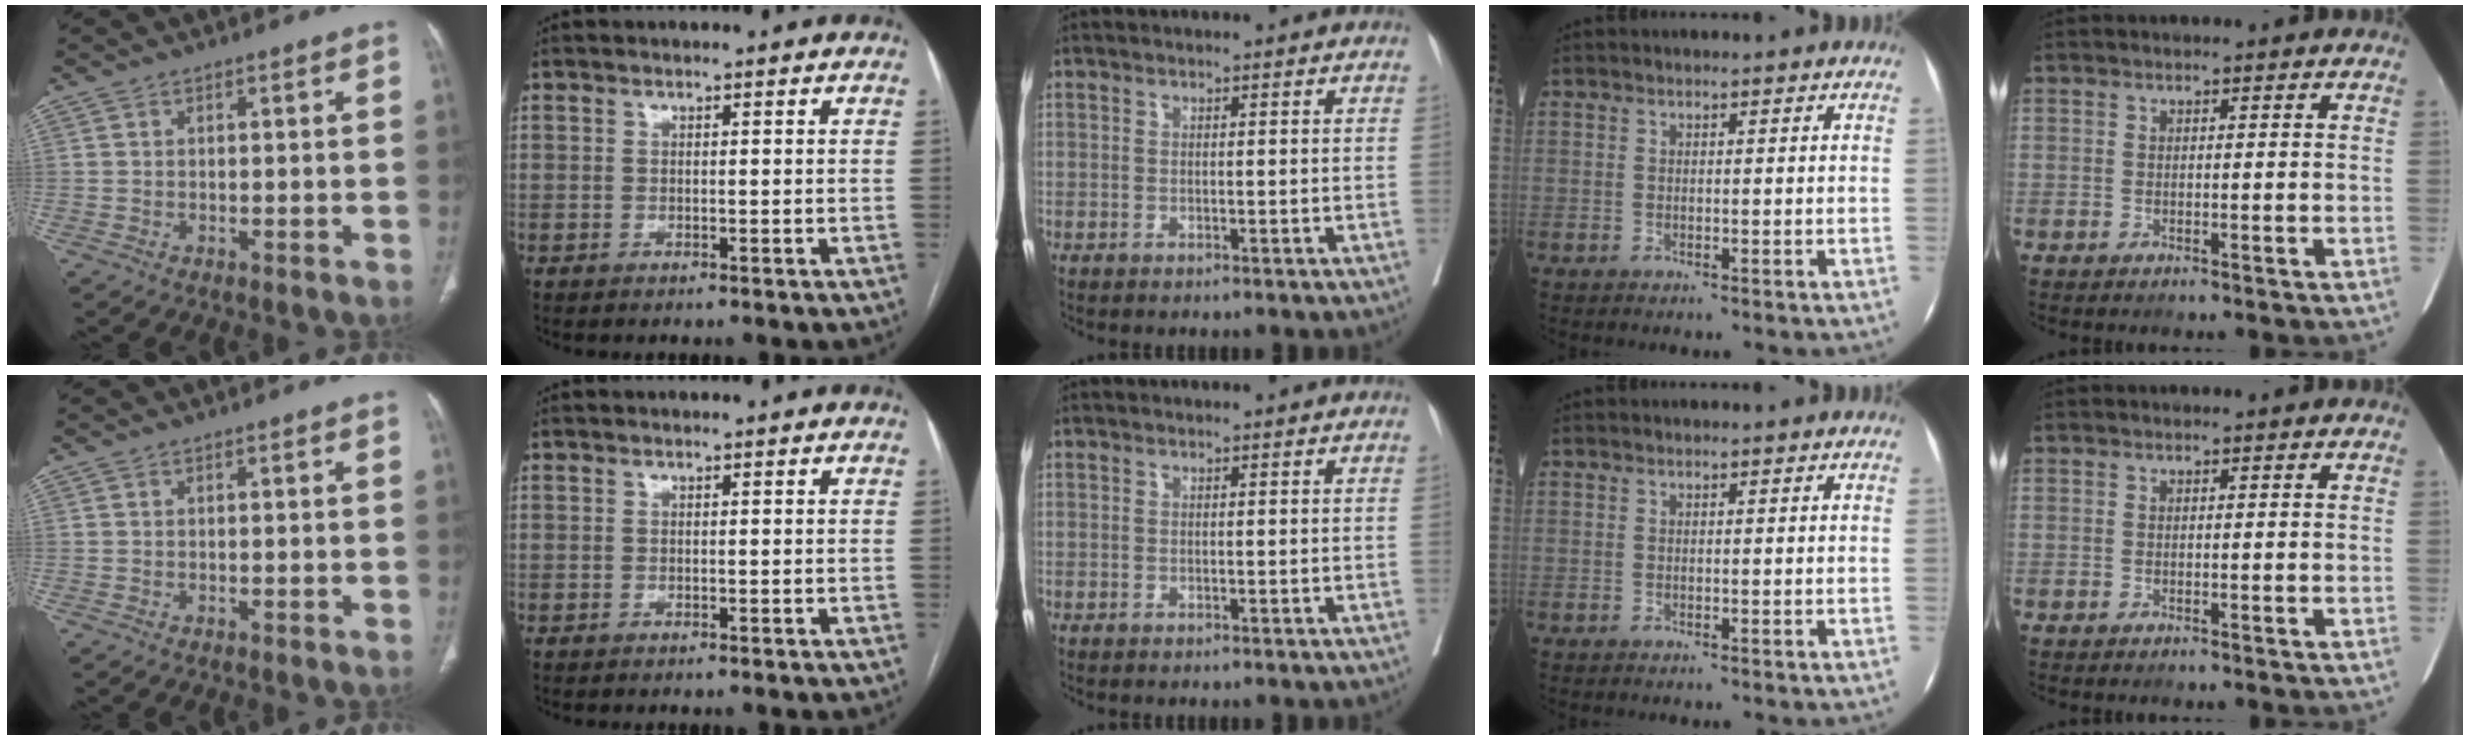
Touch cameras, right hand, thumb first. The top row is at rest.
{}